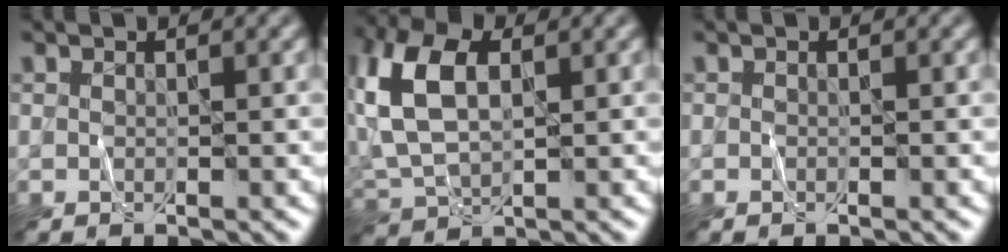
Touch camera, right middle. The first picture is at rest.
{"total": 8.2, "force": [1.8, 4.9, 6.3], "torque": [-0.160, 0.015, 0.031]}
{"total": 0.0}